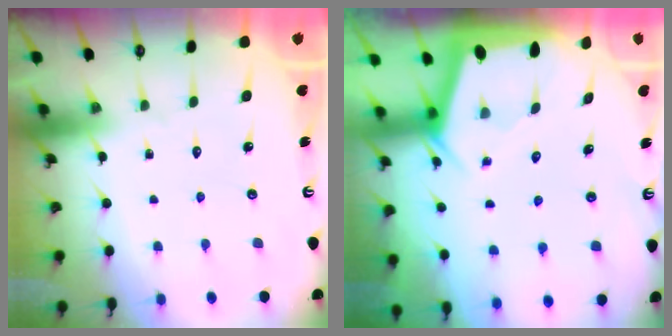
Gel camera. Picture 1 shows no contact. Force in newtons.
{"total": 2.2, "press": 2.2, "slide": 0.3}